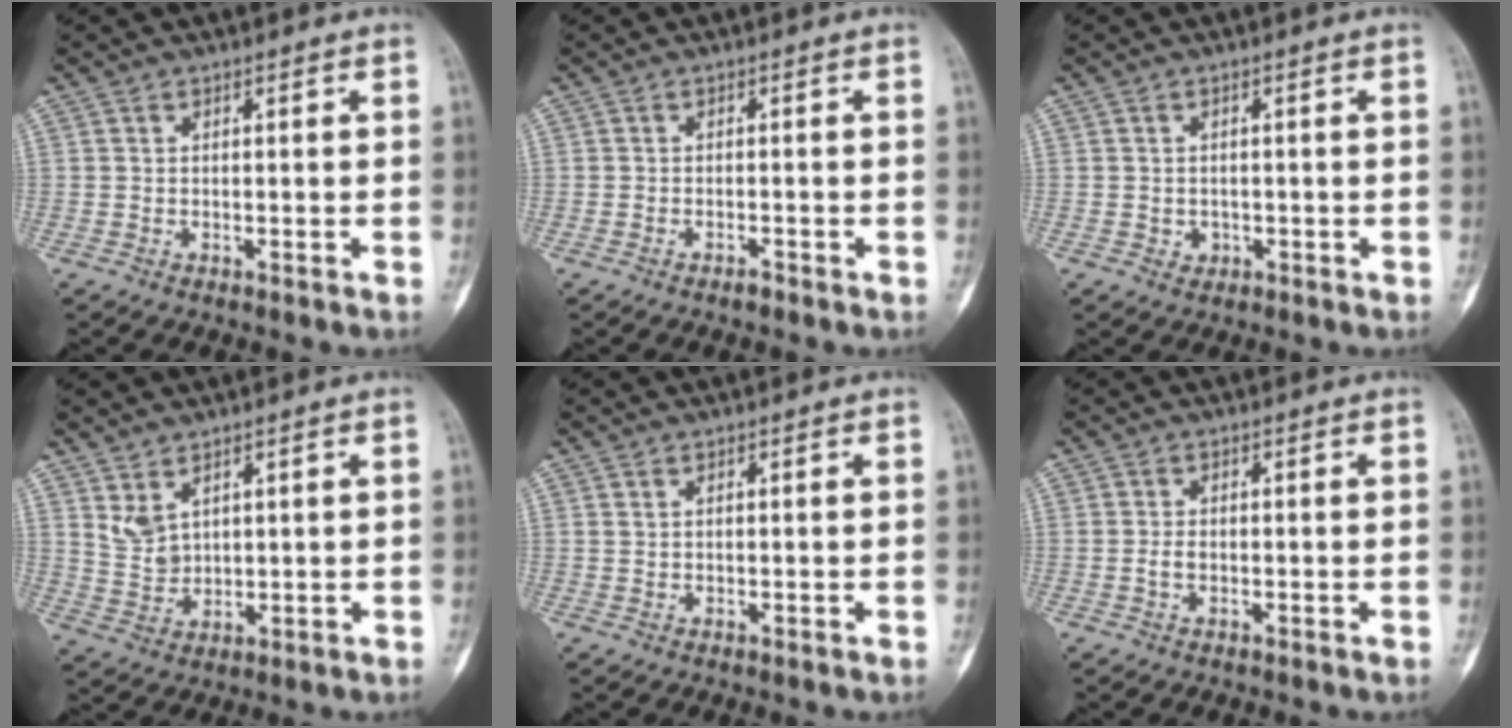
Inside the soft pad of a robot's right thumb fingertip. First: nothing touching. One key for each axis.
{"total": 0.9, "fx": -0.8, "fy": 0.4, "fz": 0.4, "tx": -0.006, "ty": 0.005, "tz": -0.013}
{"total": 1.6, "fx": -0.4, "fy": 1.5, "fz": 0.5, "tx": 0.002, "ty": 0.006, "tz": 0.000}
{"total": 2.5, "fx": 1.4, "fy": 1.7, "fz": 1.1, "tx": -0.014, "ty": -0.012, "tz": 0.036}
{"total": 0.5, "fx": 0.3, "fy": 0.3, "fz": 0.3, "tx": -0.004, "ty": 0.002, "tz": 0.007}
{"total": 1.5, "fx": -0.3, "fy": 0.8, "fz": 1.2, "tx": -0.026, "ty": 0.003, "tz": -0.006}